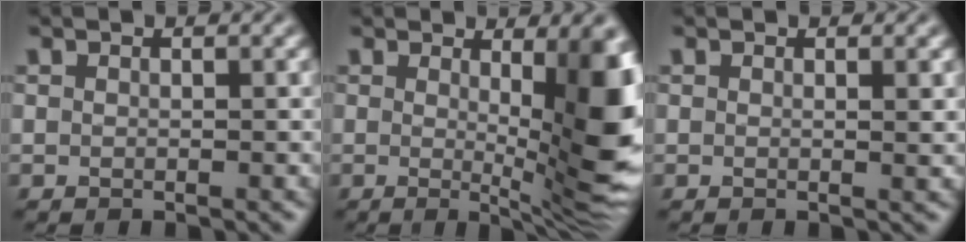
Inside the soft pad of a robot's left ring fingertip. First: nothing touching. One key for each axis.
{"total": 10.3, "fx": 0.7, "fy": 2.7, "fz": 9.9, "tx": -0.111, "ty": -0.010, "tz": 0.012}
{"total": 1.1, "fx": 0.4, "fy": 0.3, "fz": 1.0, "tx": -0.008, "ty": 0.000, "tz": 0.002}